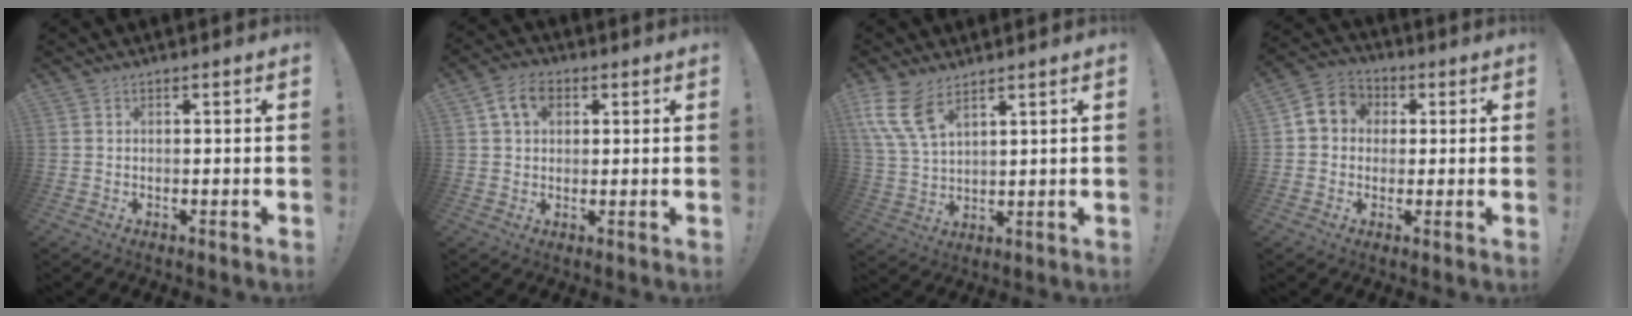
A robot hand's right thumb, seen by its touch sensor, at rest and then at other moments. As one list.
[{"total": 7.3, "force": [2.9, 5.1, 4.3], "torque": [-0.073, 0.005, 0.056]}, {"total": 10.4, "force": [6.6, 4.9, 6.3], "torque": [-0.141, -0.026, 0.128]}, {"total": 7.3, "force": [0.8, 6.8, 2.6], "torque": [-0.040, 0.008, 0.021]}]